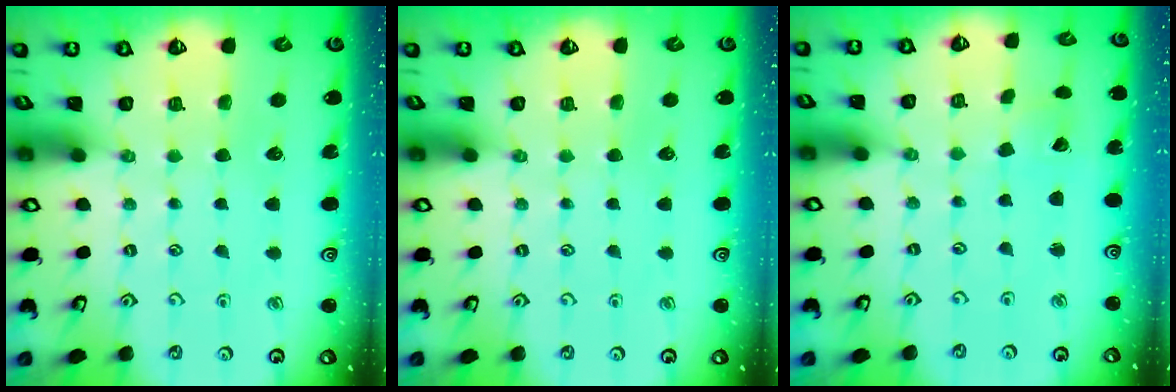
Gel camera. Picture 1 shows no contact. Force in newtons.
{"total": 0.0}
{"total": 2.6, "press": 2.6, "slide": 0.4}